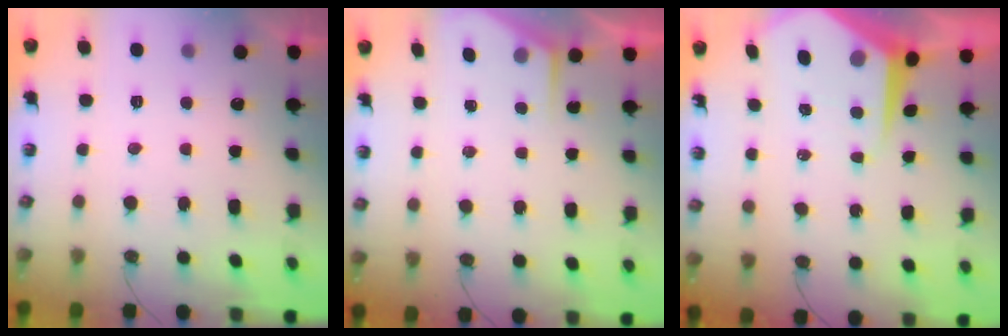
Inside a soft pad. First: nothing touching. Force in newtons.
{"total": 2.1, "press": 2.1, "slide": 0.2}
{"total": 9.0, "press": 9.0, "slide": 0.9}